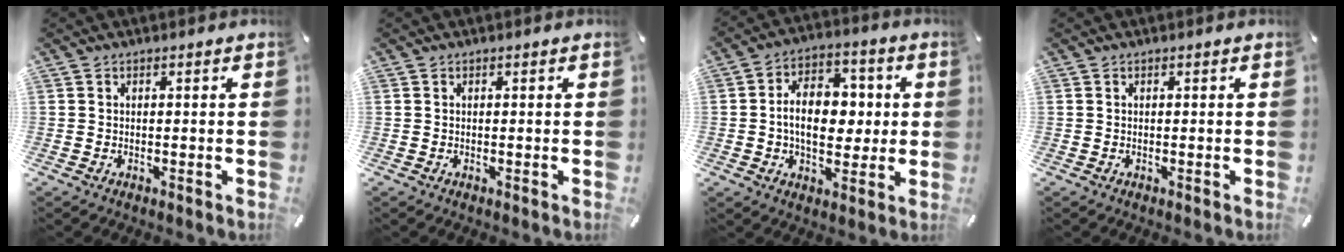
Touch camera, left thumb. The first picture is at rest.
{"total": 0.0}
{"total": 13.0, "force": [0.0, 8.9, 9.5], "torque": [-0.145, 0.011, 0.000]}
{"total": 0.0}